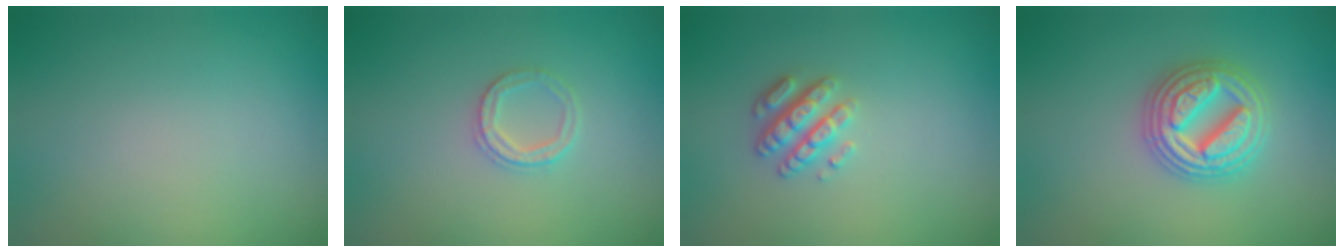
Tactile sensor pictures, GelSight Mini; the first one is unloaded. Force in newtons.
{"total": 1.9, "press": 1.8, "slide": 0.4}
{"total": 2.8, "press": 2.5, "slide": 1.0}
{"total": 4.9, "press": 4.8, "slide": 0.7}